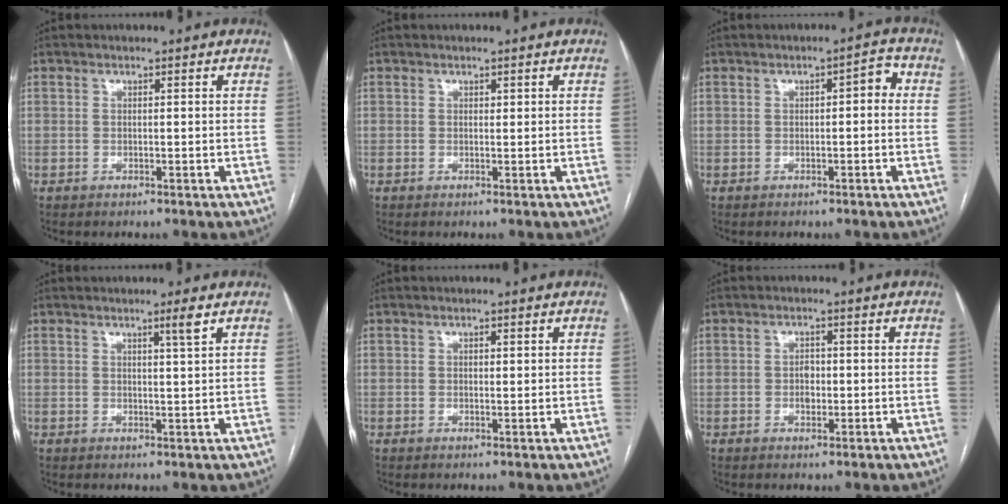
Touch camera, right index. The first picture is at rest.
{"total": 0.0}
{"total": 2.6, "force": [0.1, 1.0, 2.4], "torque": [-0.028, 0.017, -0.003]}
{"total": 2.0, "force": [1.1, -0.7, 1.5], "torque": [-0.027, -0.007, 0.021]}
{"total": 0.6, "force": [0.3, 0.3, 0.5], "torque": [-0.008, 0.000, 0.003]}
{"total": 2.0, "force": [-0.3, 1.4, 1.4], "torque": [-0.020, 0.005, -0.005]}